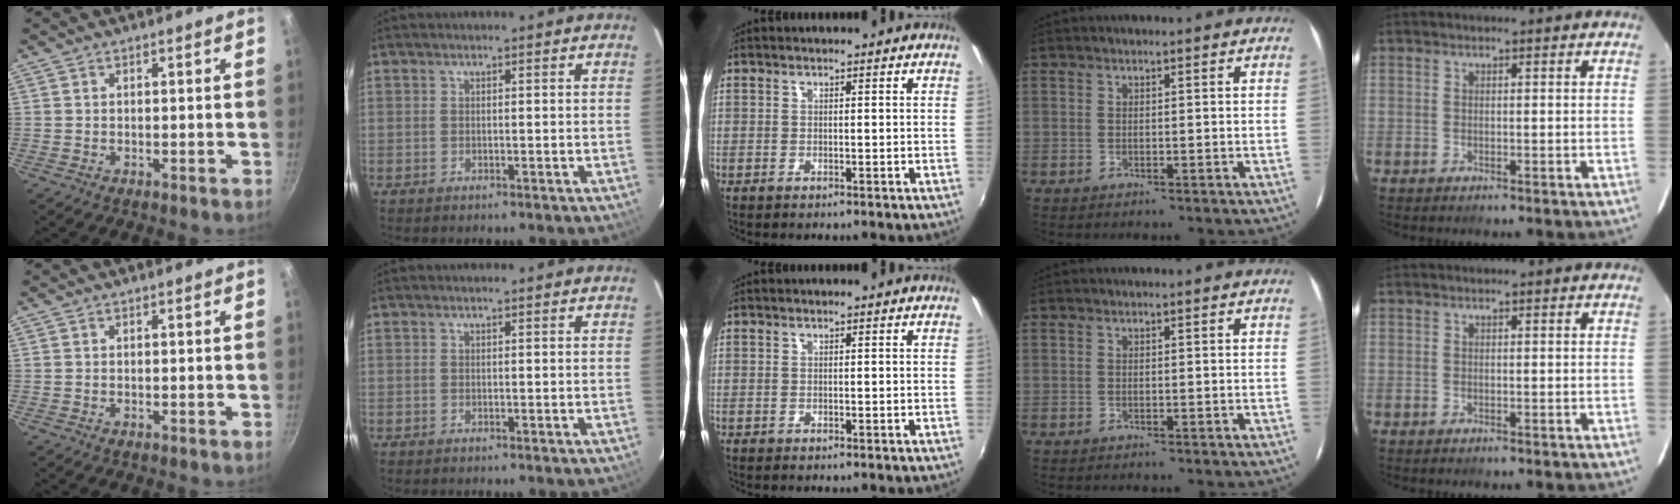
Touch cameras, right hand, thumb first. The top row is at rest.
{}